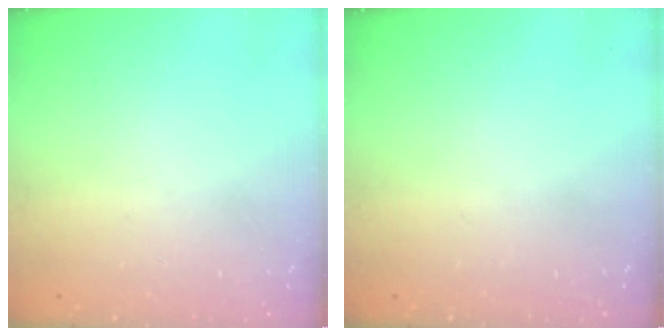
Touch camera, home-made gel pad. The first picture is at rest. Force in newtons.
{"total": 0.0}